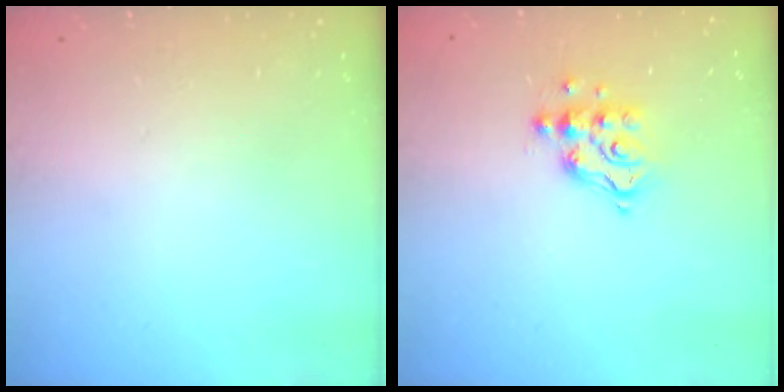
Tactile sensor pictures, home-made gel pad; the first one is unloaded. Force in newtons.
{"total": 9.6, "press": 9.6, "slide": 0.7}